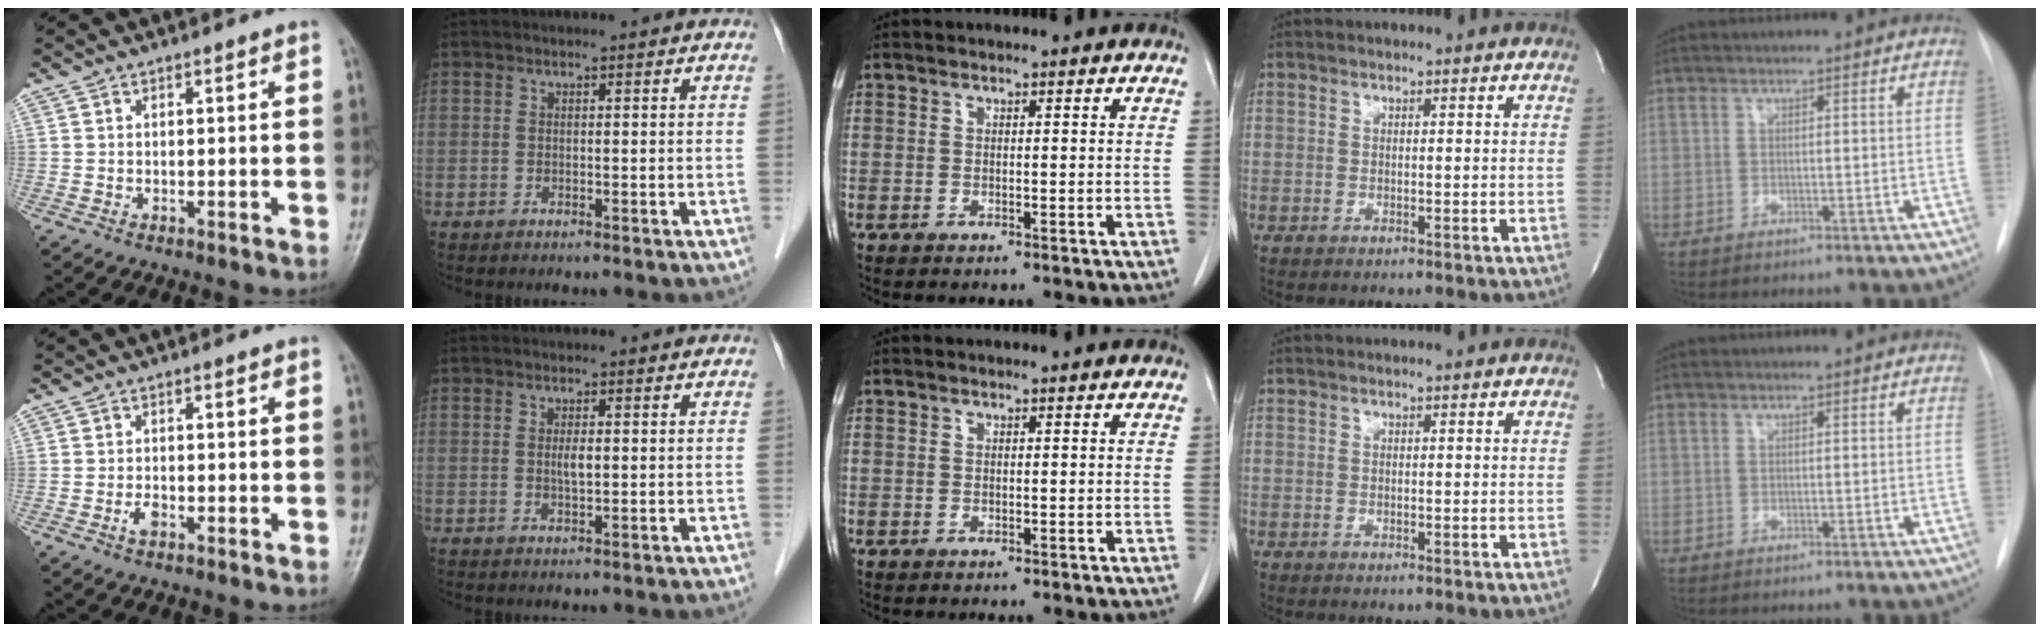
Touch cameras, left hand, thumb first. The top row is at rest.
{"thumb": {"total": 2.0, "force": [-1.0, 1.0, 1.4], "torque": [-0.027, 0.004, -0.020]}, "index": {"total": 1.7, "force": [-0.1, 0.4, 1.7], "torque": [-0.032, -0.003, 0.000]}}